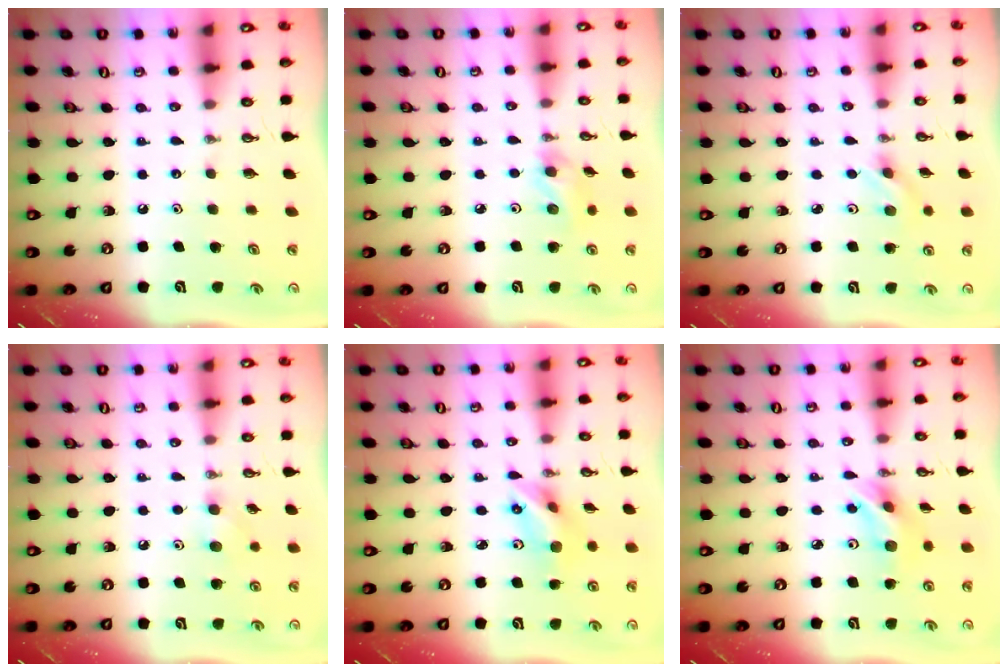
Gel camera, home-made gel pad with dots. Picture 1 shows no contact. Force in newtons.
{"total": 6.9, "press": 6.8, "slide": 0.9}
{"total": 3.1, "press": 2.8, "slide": 1.4}
{"total": 7.2, "press": 7.1, "slide": 0.9}
{"total": 7.9, "press": 7.4, "slide": 2.8}
{"total": 10.0, "press": 9.3, "slide": 3.9}